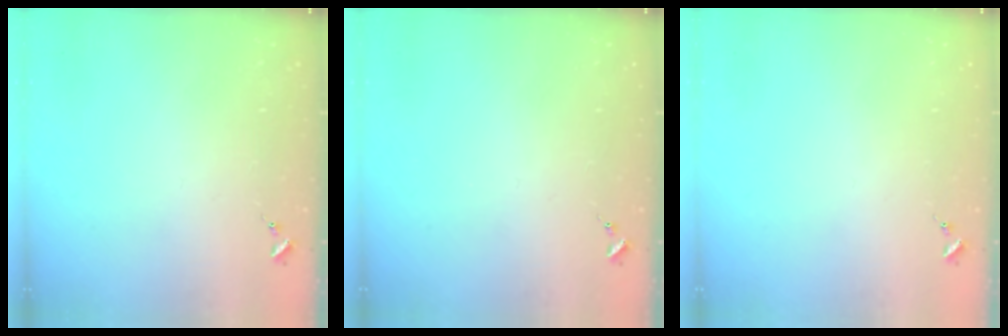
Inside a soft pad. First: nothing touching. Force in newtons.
{"total": 0.0}
{"total": 0.0}